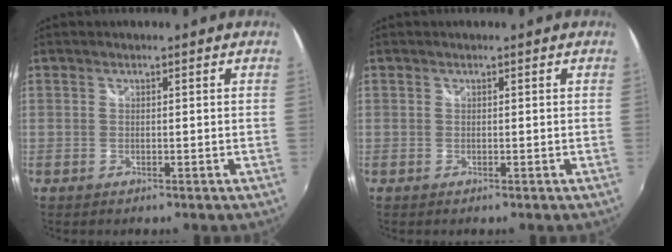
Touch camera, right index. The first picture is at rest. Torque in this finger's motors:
{"motor_torque": [-0.08, 0.06, 0.00, 0.00]}